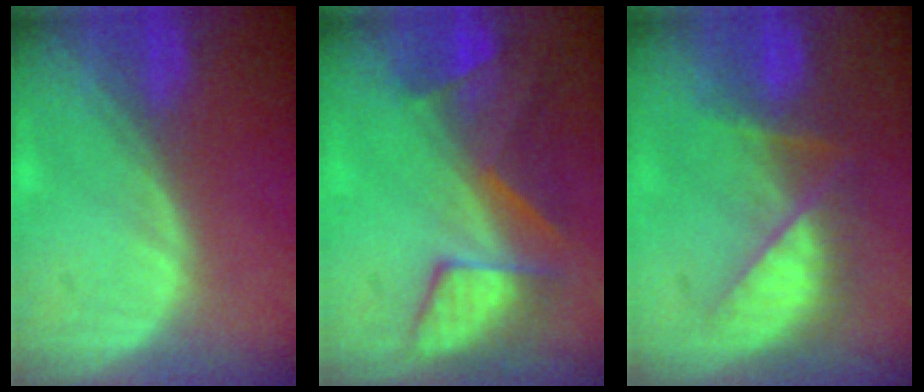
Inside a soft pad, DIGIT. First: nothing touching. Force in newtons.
{"total": 7.8, "press": 7.6, "slide": 1.6}
{"total": 7.1, "press": 7.0, "slide": 1.3}